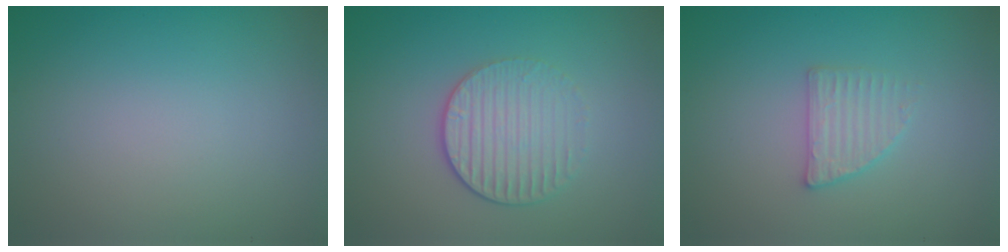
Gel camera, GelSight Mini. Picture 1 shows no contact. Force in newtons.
{"total": 3.3, "press": 2.7, "slide": 1.9}
{"total": 2.1, "press": 2.1, "slide": 0.4}